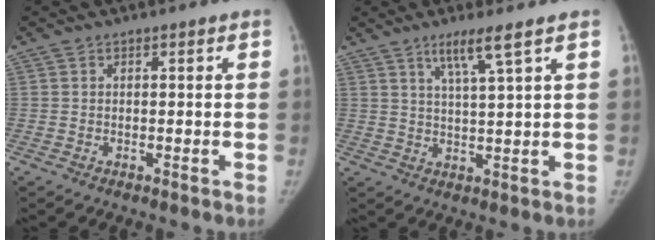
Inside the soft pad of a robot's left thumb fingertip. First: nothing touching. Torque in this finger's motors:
{"motor_torque": [0.08, -0.13, 0.59, -0.30, 0.02]}